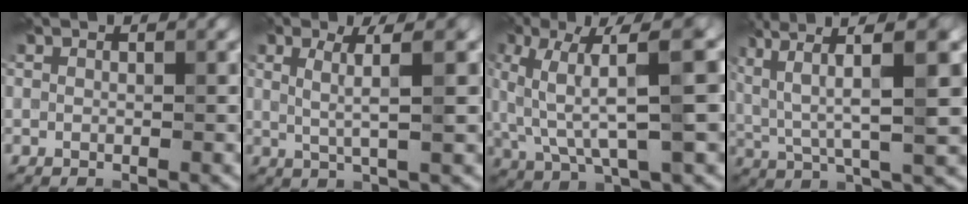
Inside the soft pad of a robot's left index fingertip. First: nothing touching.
{"total": 3.9, "force": [1.0, 0.7, 3.7], "torque": [-0.061, 0.003, 0.017]}
{"total": 9.1, "force": [1.6, 2.5, 8.6], "torque": [-0.158, 0.012, 0.031]}
{"total": 9.5, "force": [3.1, 2.4, 8.7], "torque": [-0.155, 0.013, 0.055]}